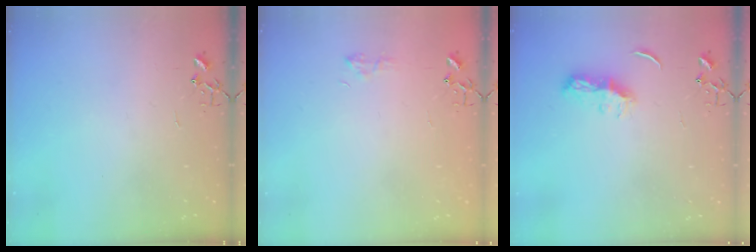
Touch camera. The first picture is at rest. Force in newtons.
{"total": 6.2, "press": 6.1, "slide": 0.7}
{"total": 7.2, "press": 7.2, "slide": 0.7}